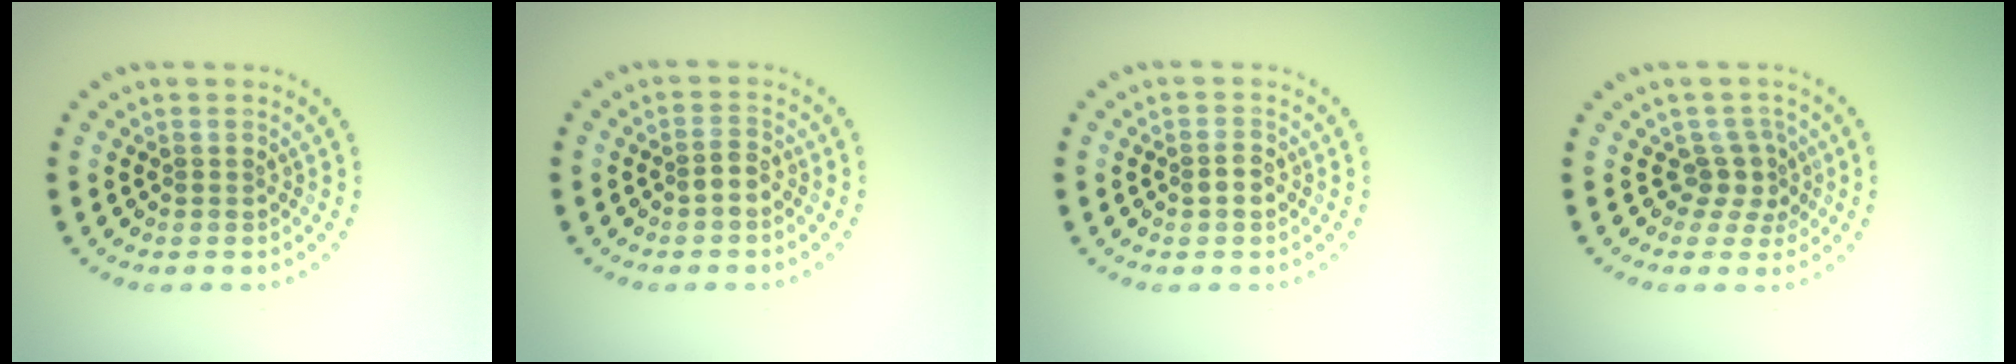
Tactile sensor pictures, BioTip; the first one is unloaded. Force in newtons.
{"total": 1.2, "press": 1.1, "slide": 0.5}
{"total": 1.3, "press": 1.3, "slide": 0.1}
{"total": 2.5, "press": 1.8, "slide": 1.7}